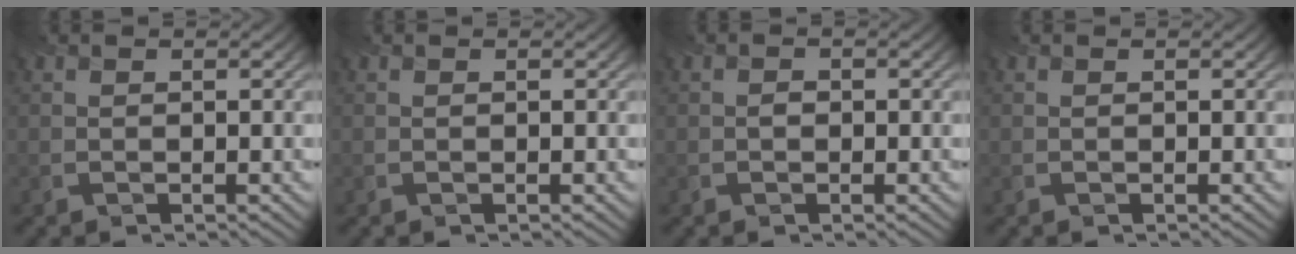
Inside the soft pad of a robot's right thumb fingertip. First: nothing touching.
{"total": 0.0}
{"total": 0.7, "force": [-0.2, 0.6, 0.4], "torque": [-0.005, -0.002, -0.005]}
{"total": 0.0}